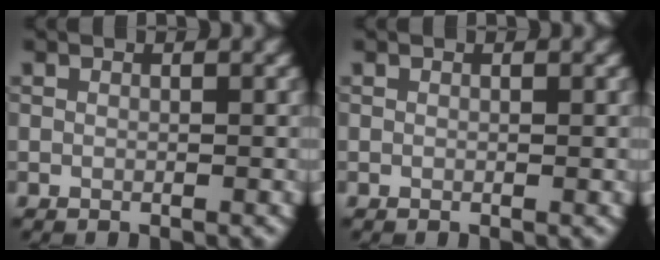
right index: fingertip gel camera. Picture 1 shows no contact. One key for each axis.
{"total": 0.0}